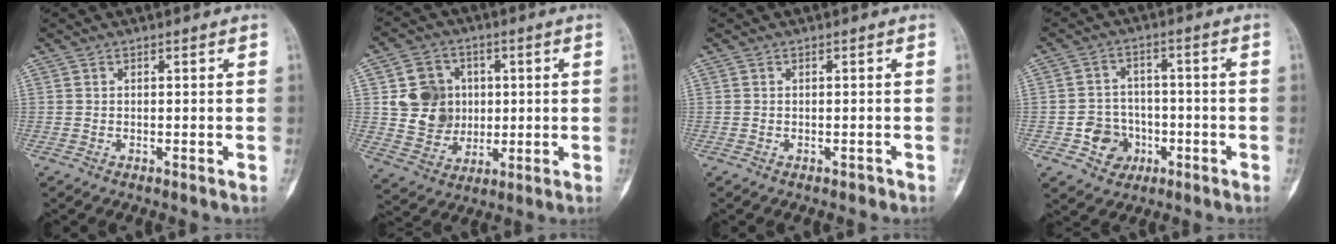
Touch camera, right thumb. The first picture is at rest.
{"total": 11.6, "force": [1.8, 10.4, 4.7], "torque": [-0.040, -0.003, 0.043]}
{"total": 0.5, "force": [-0.4, 0.3, 0.1], "torque": [0.001, 0.003, -0.007]}
{"total": 7.2, "force": [-2.6, 6.4, 2.2], "torque": [0.000, 0.024, -0.040]}